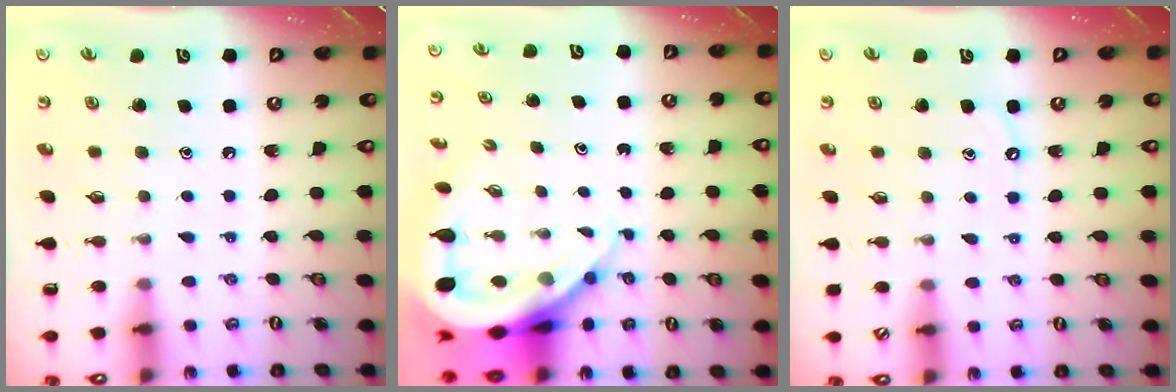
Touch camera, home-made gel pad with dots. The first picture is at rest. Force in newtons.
{"total": 12.9, "press": 12.9, "slide": 1.3}
{"total": 4.5, "press": 4.4, "slide": 0.6}